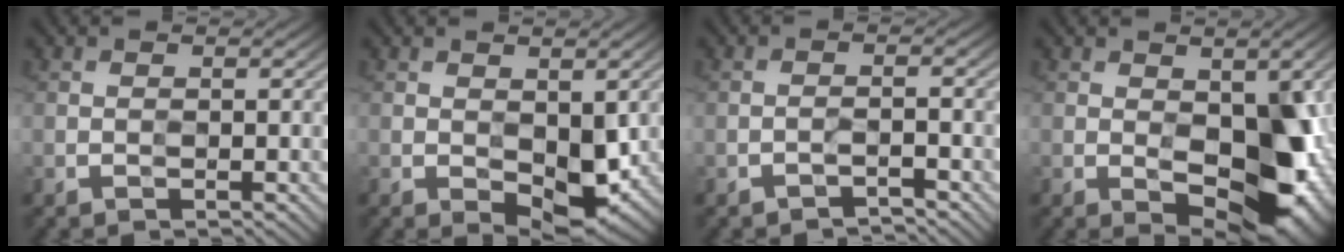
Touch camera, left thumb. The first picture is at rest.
{"total": 5.9, "force": [-1.1, 3.4, 4.8], "torque": [-0.077, -0.007, -0.008]}
{"total": 1.6, "force": [-1.5, -0.5, -0.6], "torque": [0.013, 0.009, -0.030]}
{"total": 12.0, "force": [-1.8, 6.7, 9.8], "torque": [-0.124, -0.004, -0.014]}